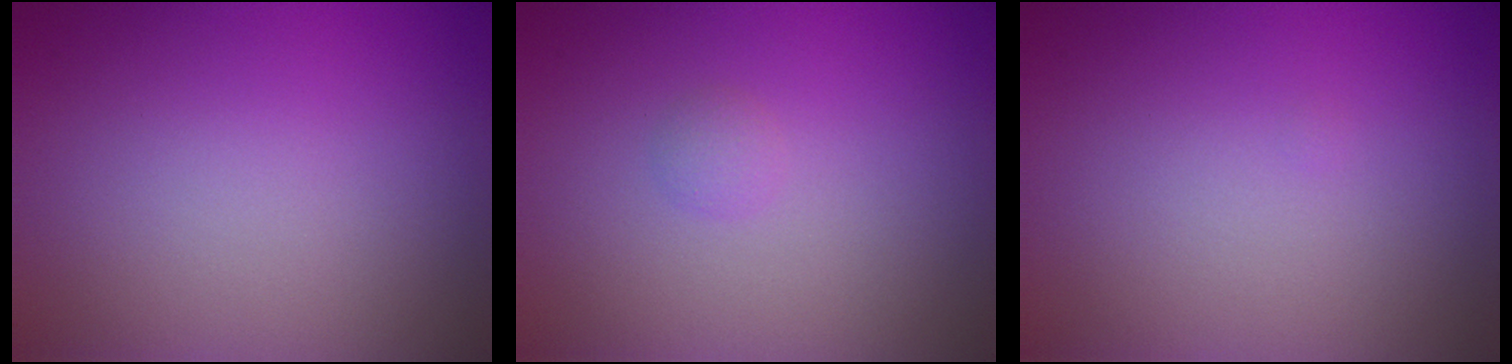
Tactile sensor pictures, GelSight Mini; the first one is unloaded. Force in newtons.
{"total": 0.8, "press": 0.8, "slide": 0.1}
{"total": 0.0}